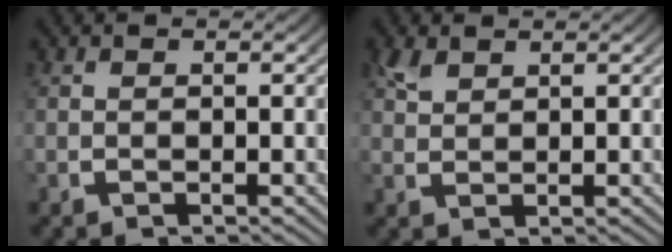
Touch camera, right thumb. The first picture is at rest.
{"total": 1.7, "force": [1.5, 0.6, 0.4], "torque": [-0.006, 0.003, 0.032]}